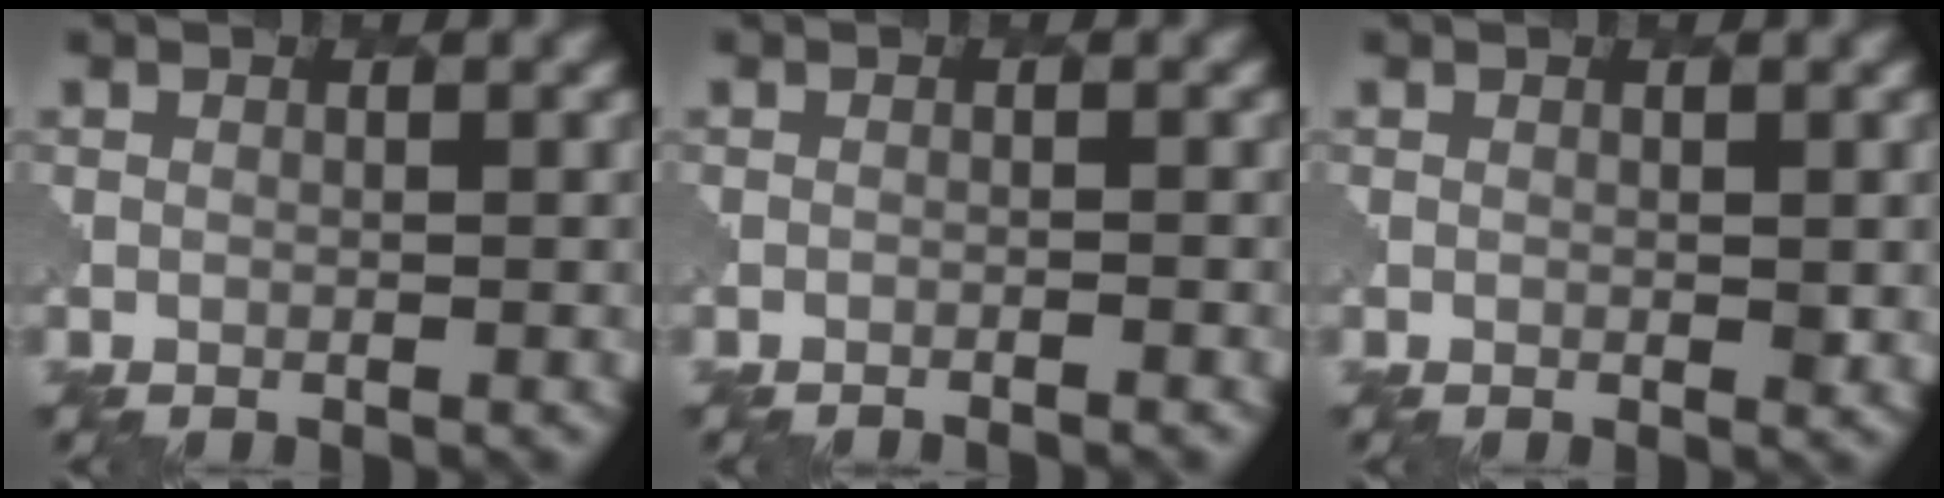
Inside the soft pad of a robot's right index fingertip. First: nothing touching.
{"total": 1.6, "force": [-1.5, 0.1, 0.4], "torque": [0.002, 0.011, -0.025]}
{"total": 0.7, "force": [0.5, 0.3, 0.4], "torque": [-0.010, 0.000, 0.009]}